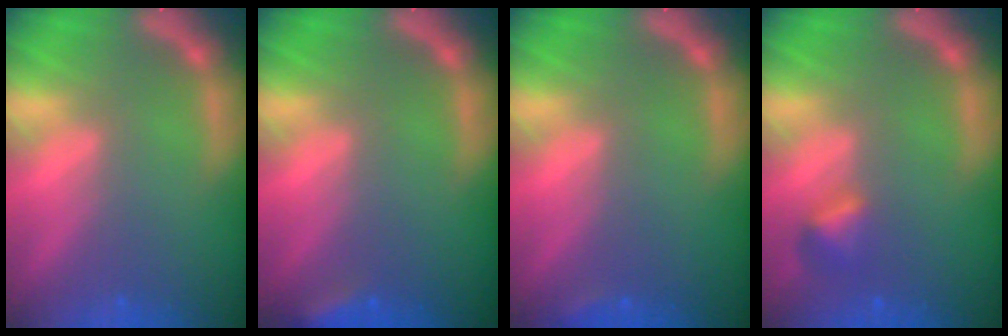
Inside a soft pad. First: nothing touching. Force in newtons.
{"total": 2.4}
{"total": 0.9}
{"total": 1.9}